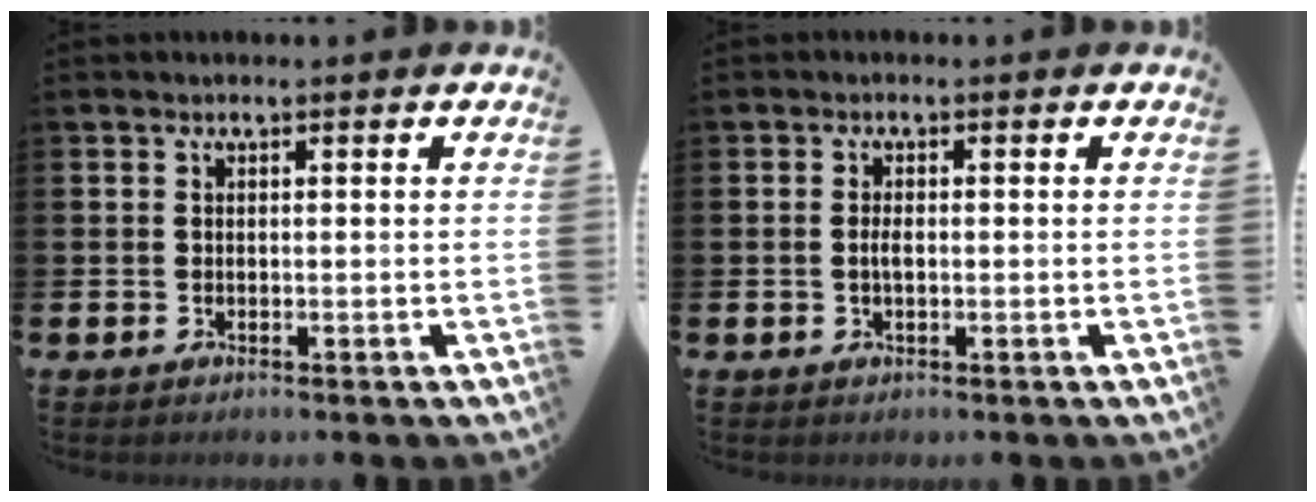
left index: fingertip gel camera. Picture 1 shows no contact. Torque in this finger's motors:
{"motor_torque": [0.52, 0.18, 0.04, 0.07]}